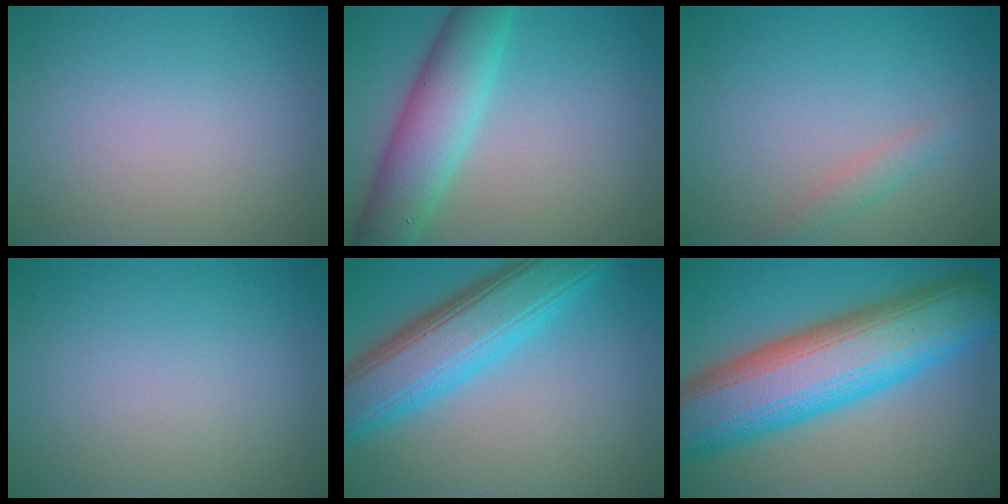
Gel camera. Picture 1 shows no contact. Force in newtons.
{"total": 6.7, "press": 6.7, "slide": 0.0}
{"total": 1.5, "press": 1.4, "slide": 0.0}
{"total": 0.0}
{"total": 8.7, "press": 8.7, "slide": 0.2}
{"total": 13.6, "press": 13.6, "slide": 0.1}